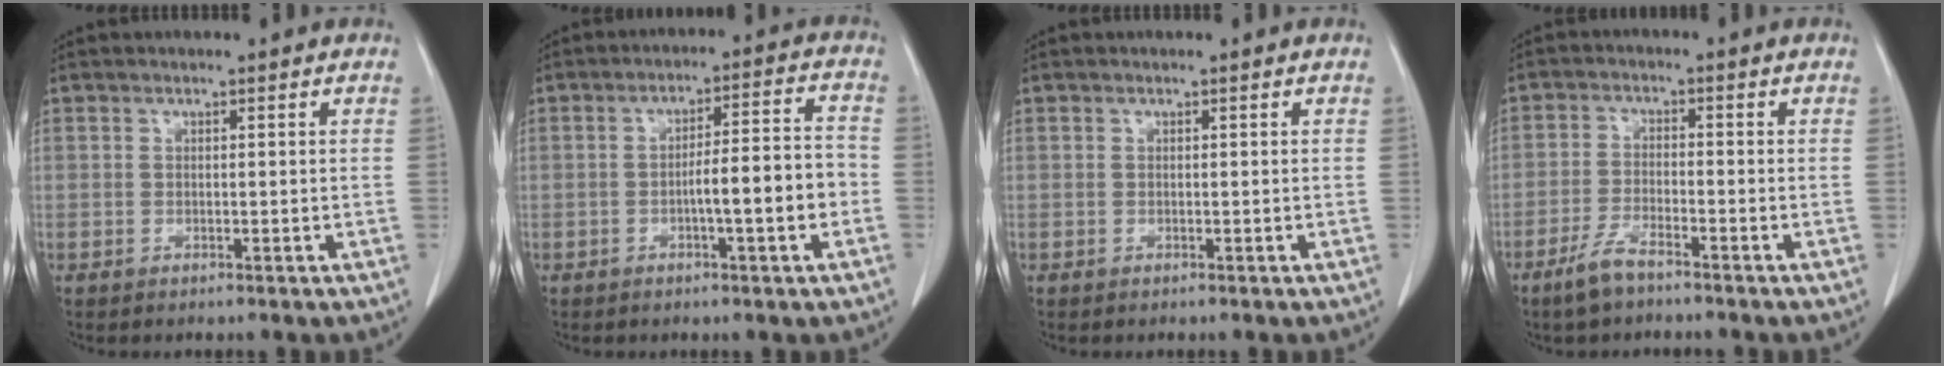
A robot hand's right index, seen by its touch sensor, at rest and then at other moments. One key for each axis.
{"total": 8.3, "fx": -2.2, "fy": 0.8, "fz": 7.9, "tx": -0.121, "ty": 0.019, "tz": -0.031}
{"total": 0.0}
{"total": 4.7, "fx": -3.6, "fy": 0.9, "fz": 2.8, "tx": -0.064, "ty": -0.005, "tz": -0.071}